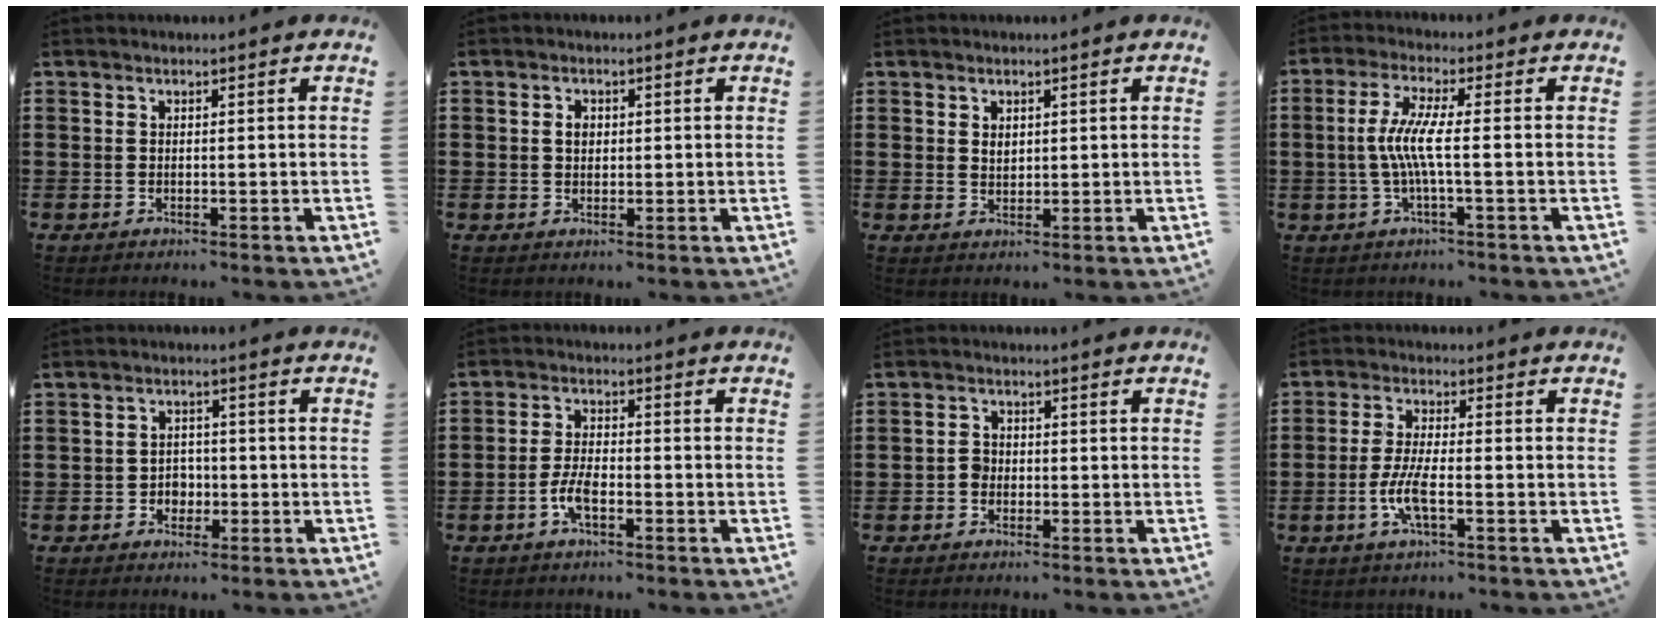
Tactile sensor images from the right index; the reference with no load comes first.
{"total": 1.9, "force": [0.4, 1.3, 1.3], "torque": [-0.028, 0.008, 0.005]}
{"total": 1.5, "force": [0.9, 1.0, 0.6], "torque": [-0.015, 0.004, 0.017]}
{"total": 6.2, "force": [-0.7, 0.3, 6.2], "torque": [-0.133, -0.012, -0.024]}
{"total": 2.6, "force": [-0.9, 2.3, 0.9], "torque": [-0.024, 0.004, -0.021]}
{"total": 4.4, "force": [-2.0, 1.6, 3.5], "torque": [-0.088, -0.004, -0.044]}
{"total": 1.7, "force": [-0.7, 1.3, 0.7], "torque": [-0.017, 0.002, -0.016]}
{"total": 5.5, "force": [-1.9, 1.2, 5.0], "torque": [-0.111, -0.008, -0.041]}